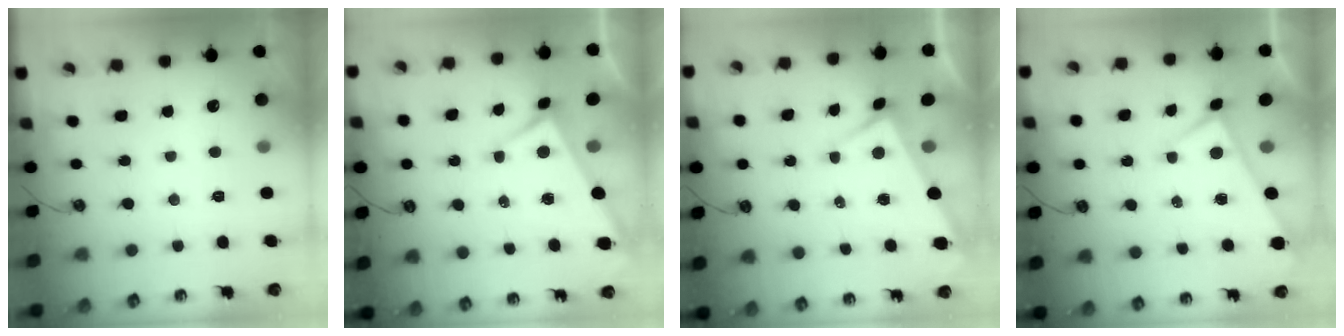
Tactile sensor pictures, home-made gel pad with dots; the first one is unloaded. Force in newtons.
{"total": 4.0, "press": 4.0, "slide": 0.4}
{"total": 3.8, "press": 3.8, "slide": 0.2}
{"total": 0.0}